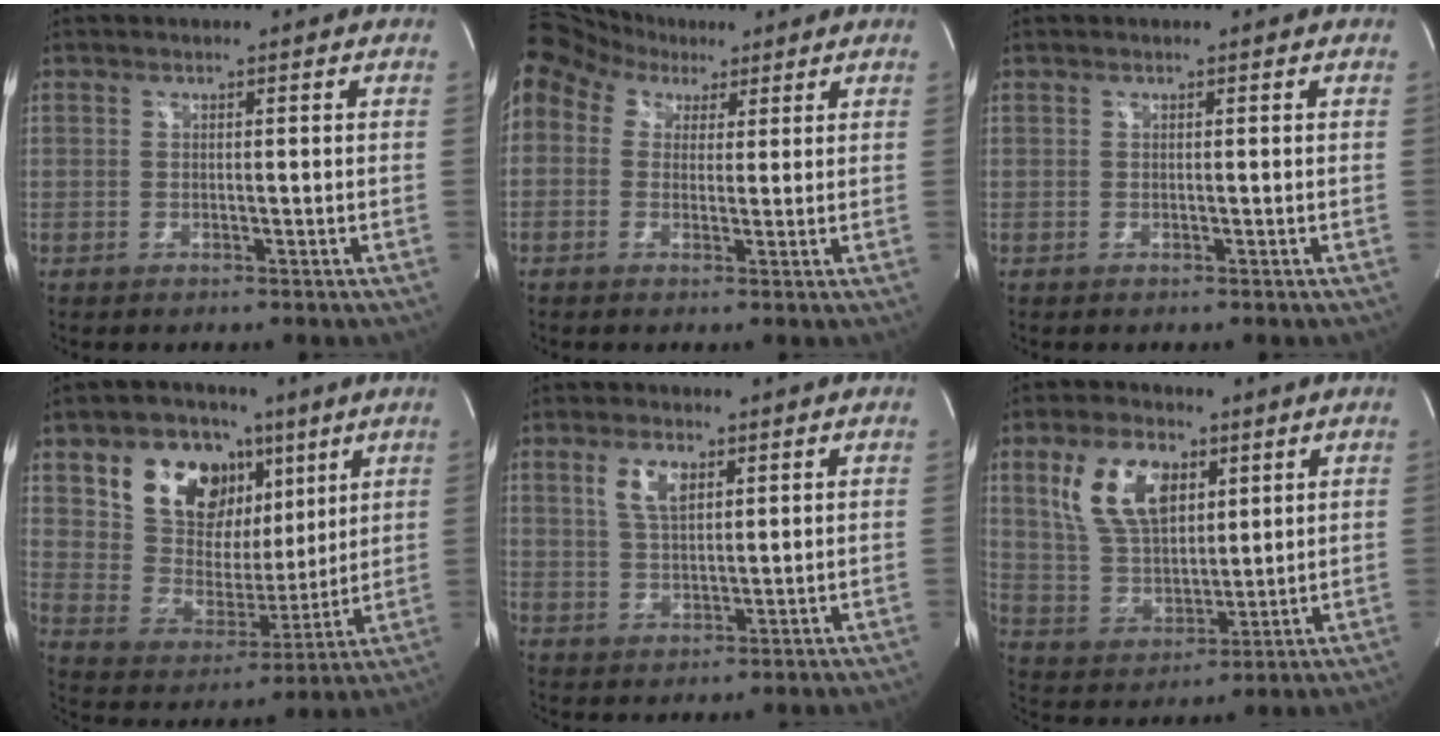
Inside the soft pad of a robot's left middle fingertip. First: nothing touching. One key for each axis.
{"total": 18.6, "fx": 9.6, "fy": 13.5, "fz": 8.5, "tx": -0.273, "ty": 0.106, "tz": 0.183}
{"total": 0.0}
{"total": 15.2, "fx": 7.8, "fy": 10.1, "fz": 8.2, "tx": -0.147, "ty": 0.029, "tz": 0.146}
{"total": 5.1, "fx": 2.4, "fy": 2.2, "fz": 4.0, "tx": -0.082, "ty": 0.007, "tz": 0.050}
{"total": 12.1, "fx": 5.3, "fy": 6.5, "fz": 8.7, "tx": -0.184, "ty": 0.020, "tz": 0.107}